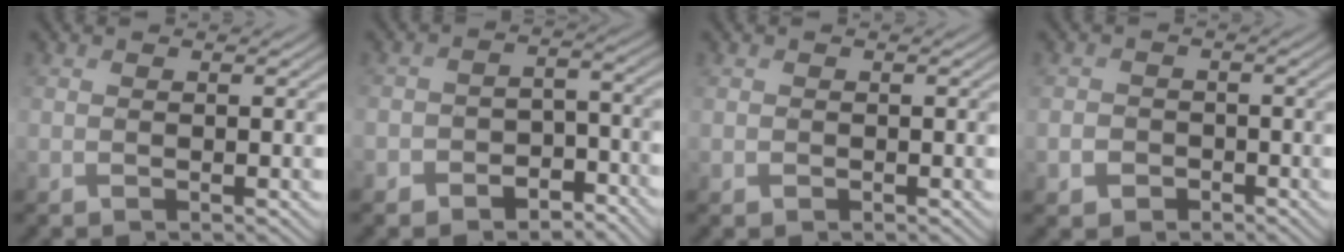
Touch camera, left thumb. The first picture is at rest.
{"total": 5.3, "force": [-3.8, 3.0, 2.2], "torque": [-0.033, -0.006, -0.071]}
{"total": 0.0}
{"total": 2.5, "force": [-1.2, 2.1, 0.7], "torque": [-0.010, -0.003, -0.025]}